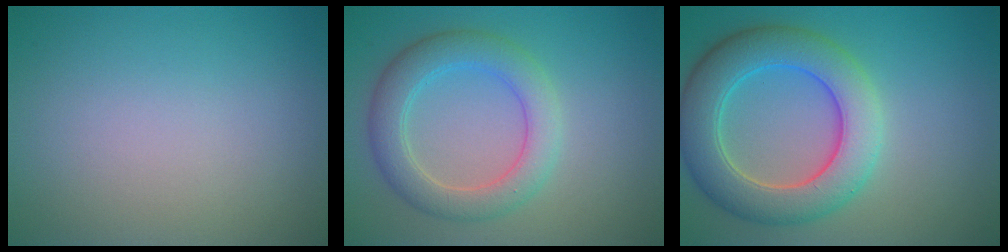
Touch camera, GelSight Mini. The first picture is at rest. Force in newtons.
{"total": 4.5, "press": 4.5, "slide": 0.3}
{"total": 7.5, "press": 7.4, "slide": 0.6}